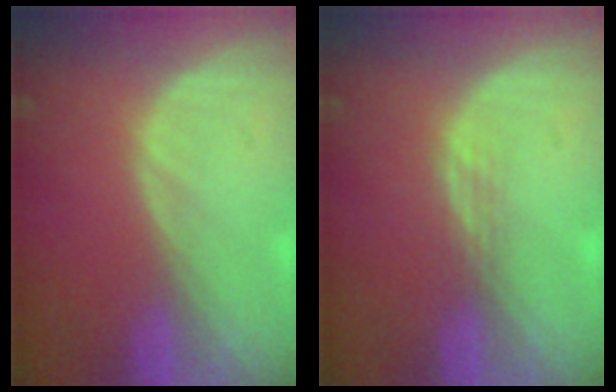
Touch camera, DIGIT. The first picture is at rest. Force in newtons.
{"total": 1.4, "press": 1.1, "slide": 0.9}